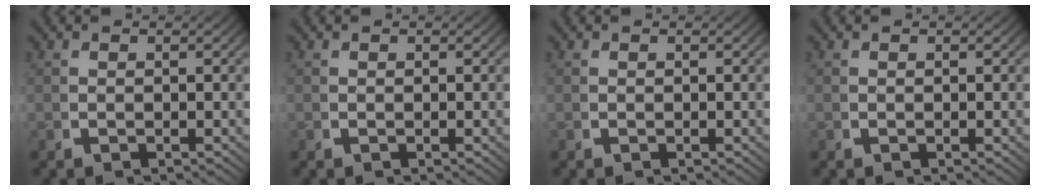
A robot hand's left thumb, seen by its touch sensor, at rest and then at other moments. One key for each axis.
{"total": 0.0}
{"total": 0.0}
{"total": 0.0}